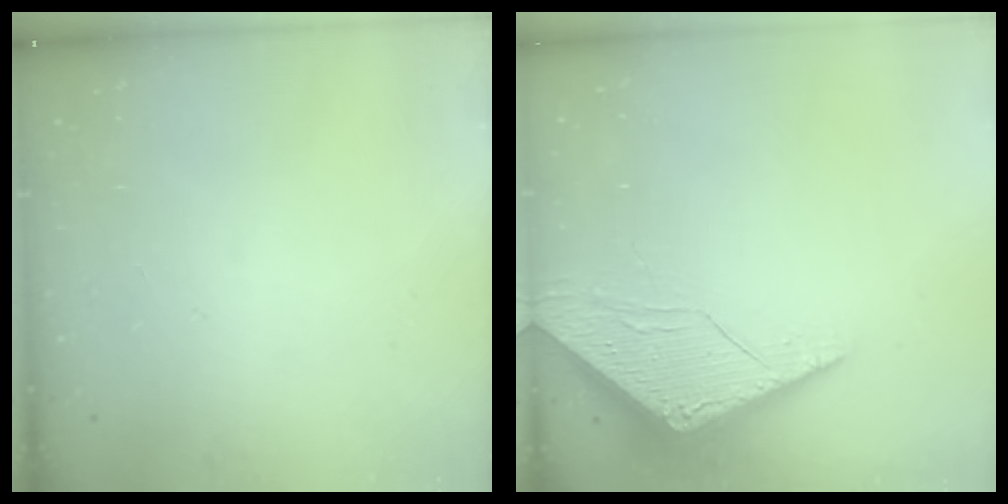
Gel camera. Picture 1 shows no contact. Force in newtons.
{"total": 6.2, "press": 6.2, "slide": 0.5}